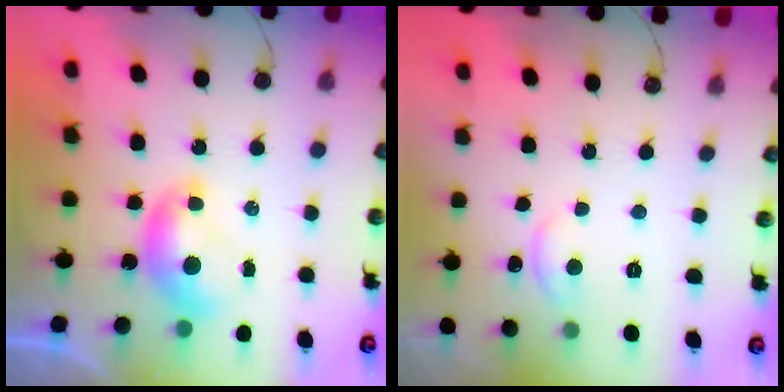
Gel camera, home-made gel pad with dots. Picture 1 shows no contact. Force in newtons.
{"total": 1.9, "press": 1.9, "slide": 0.4}